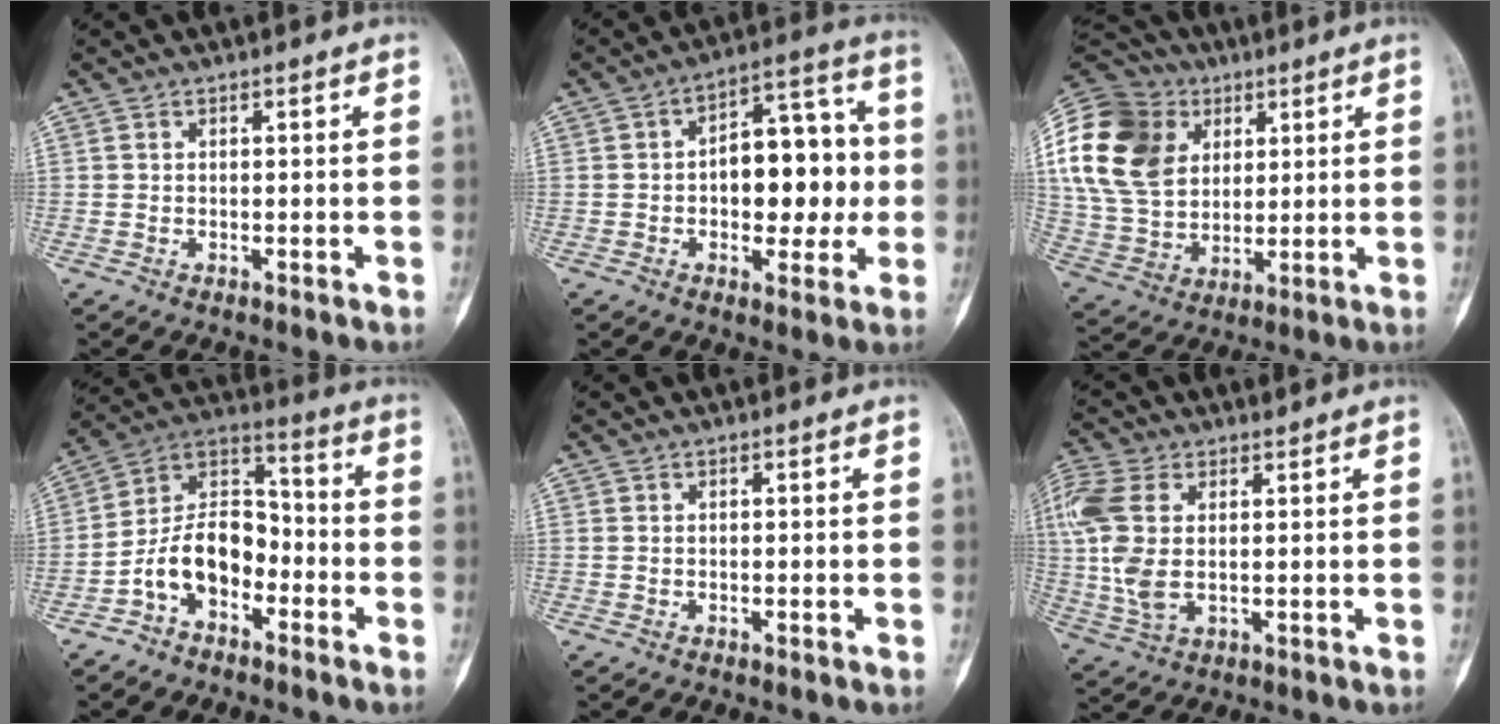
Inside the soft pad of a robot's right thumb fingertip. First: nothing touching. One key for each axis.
{"total": 15.1, "fx": -0.5, "fy": 8.8, "fz": 12.3, "tx": -0.121, "ty": 0.036, "tz": -0.009}
{"total": 24.5, "fx": 7.6, "fy": 18.3, "fz": 14.4, "tx": -0.292, "ty": 0.022, "tz": 0.147}
{"total": 12.0, "fx": -4.9, "fy": 7.7, "fz": 7.8, "tx": -0.122, "ty": 0.065, "tz": -0.099}
{"total": 0.0}
{"total": 11.4, "fx": 2.6, "fy": 6.3, "fz": 9.1, "tx": -0.239, "ty": 0.007, "tz": 0.057}